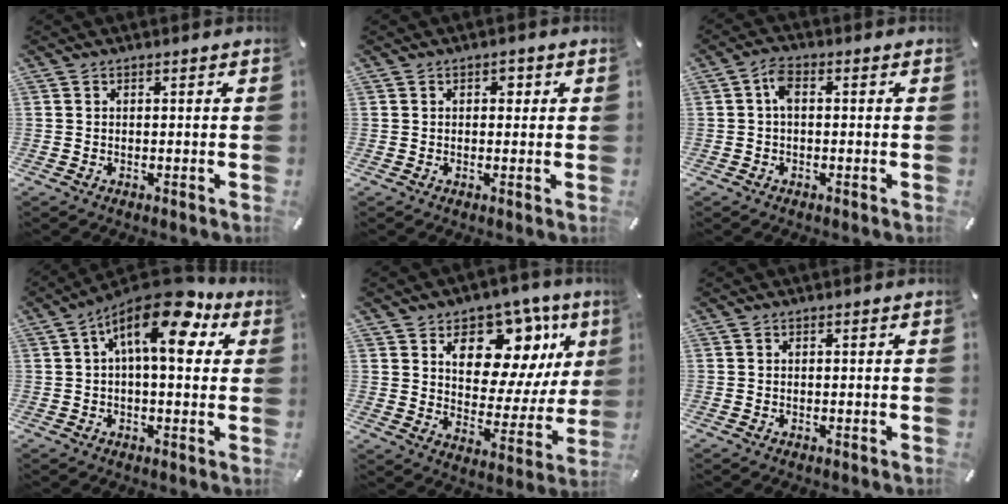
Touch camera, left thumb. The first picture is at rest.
{"total": 1.7, "force": [0.4, 1.3, 1.0], "torque": [-0.015, 0.006, 0.002]}
{"total": 3.6, "force": [0.0, 1.9, 3.0], "torque": [-0.068, 0.008, -0.004]}
{"total": 14.9, "force": [6.1, 6.4, 12.0], "torque": [-0.183, -0.036, 0.098]}
{"total": 14.4, "force": [7.9, 9.7, 7.2], "torque": [-0.101, -0.059, 0.140]}
{"total": 0.0}